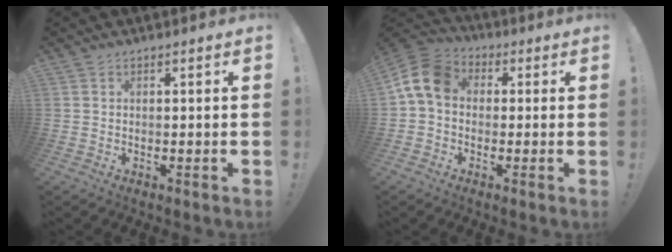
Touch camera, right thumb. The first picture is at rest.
{"total": 10.8, "force": [1.0, 7.7, 7.6], "torque": [-0.149, 0.019, 0.026]}